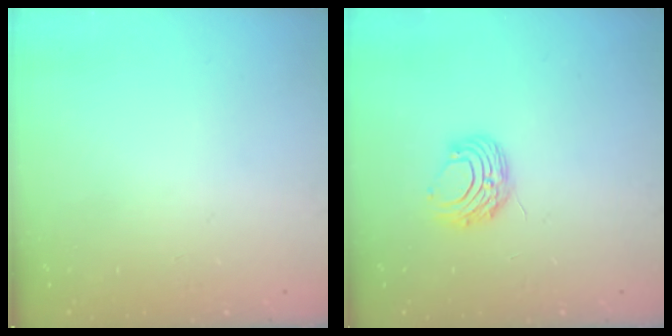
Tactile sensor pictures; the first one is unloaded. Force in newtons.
{"total": 7.6, "press": 7.6, "slide": 0.5}